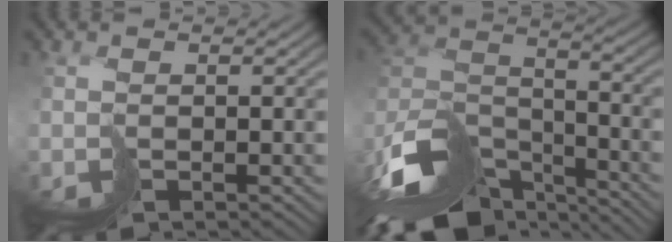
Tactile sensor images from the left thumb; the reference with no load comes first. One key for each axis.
{"total": 15.9, "fx": -12.4, "fy": 6.1, "fz": 7.8, "tx": -0.202, "ty": -0.035, "tz": -0.201}